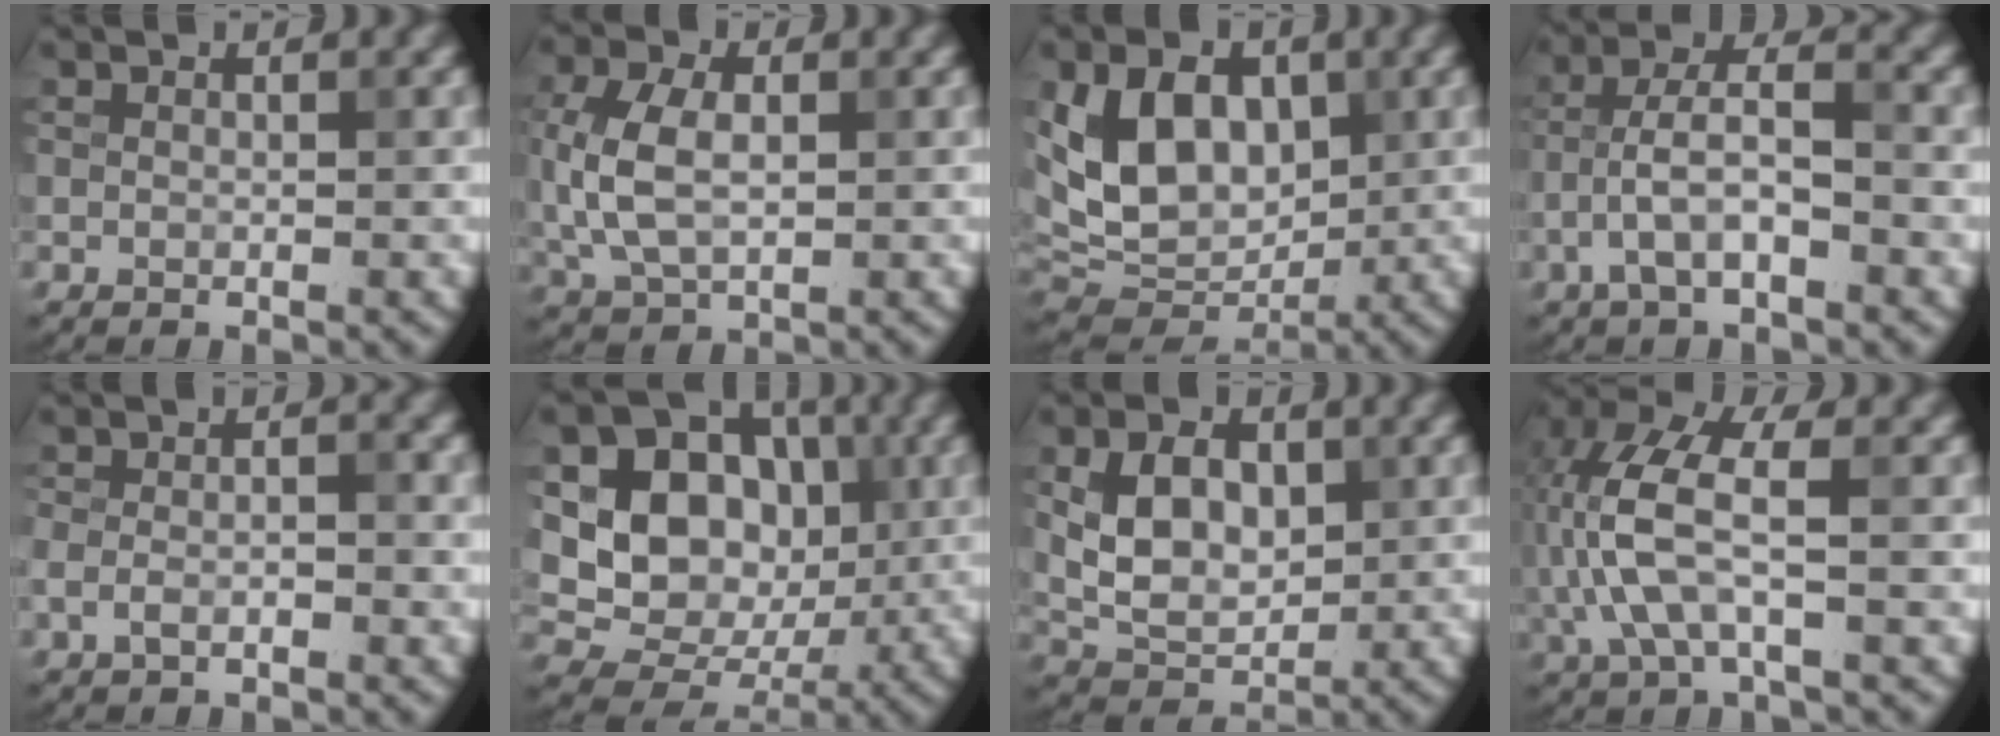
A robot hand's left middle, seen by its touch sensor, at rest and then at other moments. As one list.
[{"total": 5.7, "force": [0.2, 3.6, 4.4], "torque": [-0.107, 0.003, 0.005]}, {"total": 9.8, "force": [1.8, 6.9, 6.7], "torque": [-0.125, -0.005, 0.027]}, {"total": 4.7, "force": [-1.9, 1.6, 4.0], "torque": [-0.078, 0.013, -0.038]}, {"total": 2.3, "force": [-1.0, 1.0, 1.7], "torque": [-0.037, 0.002, -0.025]}, {"total": 13.5, "force": [2.1, 11.4, 6.9], "torque": [-0.132, 0.034, 0.030]}, {"total": 5.8, "force": [0.7, 3.9, 4.2], "torque": [-0.080, -0.002, 0.013]}, {"total": 7.3, "force": [-0.6, 3.2, 6.5], "torque": [-0.164, 0.019, -0.017]}]